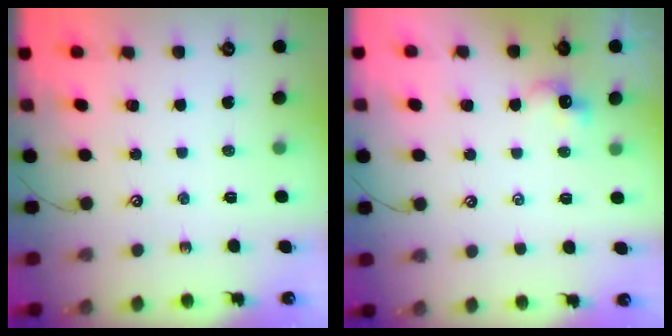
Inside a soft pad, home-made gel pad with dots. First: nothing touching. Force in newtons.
{"total": 2.1, "press": 2.1, "slide": 0.3}